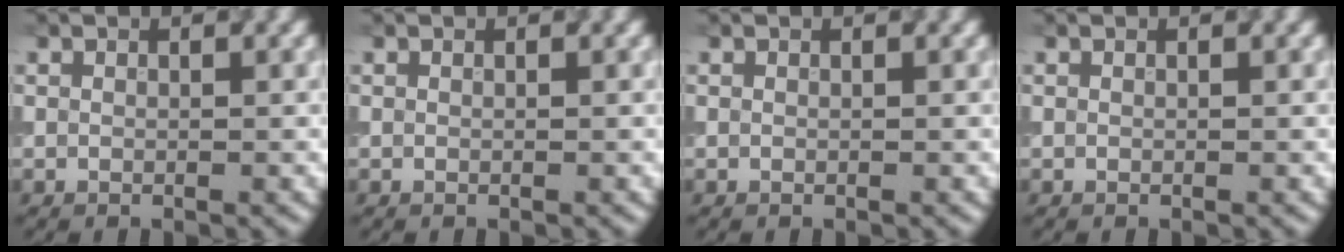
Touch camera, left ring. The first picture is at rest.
{"total": 0.0}
{"total": 0.0}
{"total": 0.0}